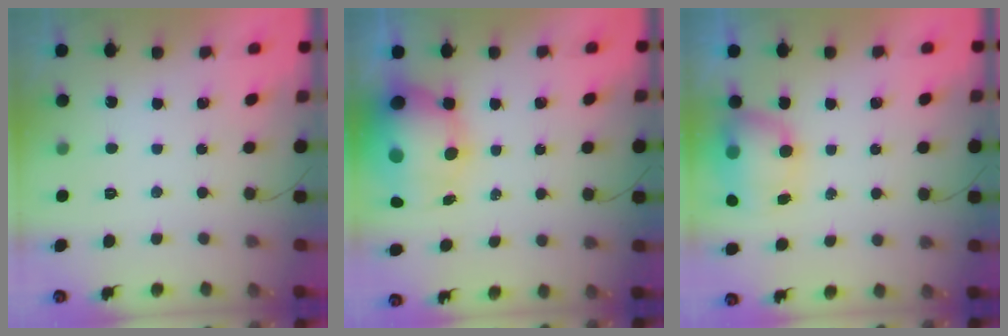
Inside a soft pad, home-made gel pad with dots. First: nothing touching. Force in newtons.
{"total": 17.5, "press": 15.4, "slide": 8.3}
{"total": 7.5, "press": 7.3, "slide": 1.7}